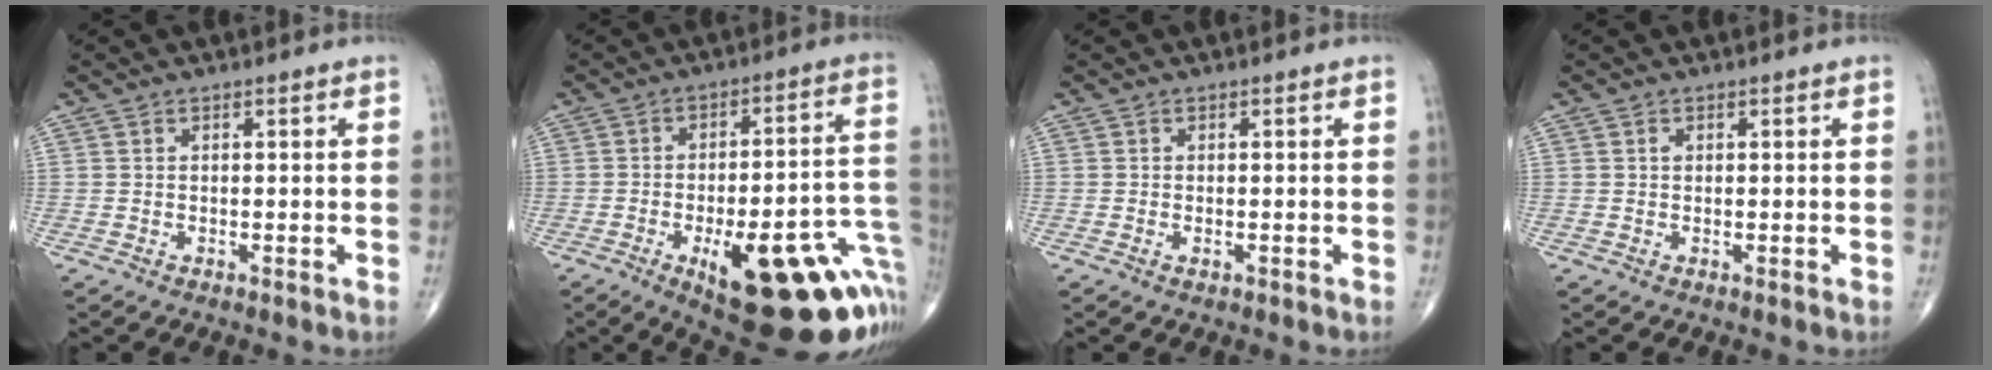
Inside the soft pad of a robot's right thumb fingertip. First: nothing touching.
{"total": 28.0, "force": [-10.6, 10.0, 23.9], "torque": [-0.224, 0.044, -0.128]}
{"total": 0.8, "force": [-0.5, 0.3, 0.5], "torque": [-0.011, 0.000, -0.008]}
{"total": 0.8, "force": [0.2, 0.6, 0.4], "torque": [-0.006, 0.000, 0.005]}